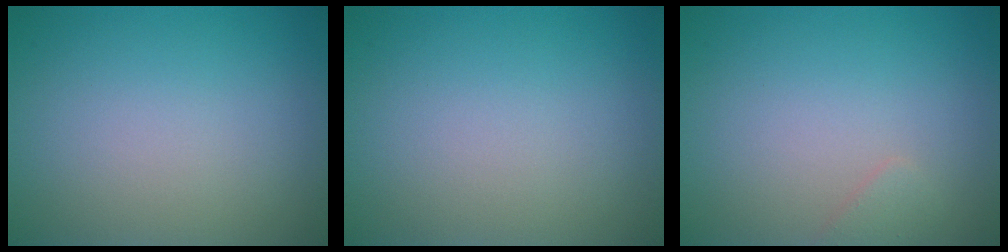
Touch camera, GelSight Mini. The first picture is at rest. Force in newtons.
{"total": 0.0}
{"total": 0.9, "press": 0.9, "slide": 0.1}